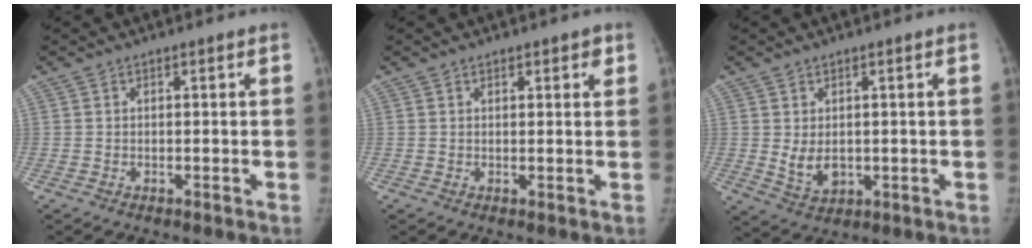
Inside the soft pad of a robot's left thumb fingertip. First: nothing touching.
{"total": 2.1, "force": [1.3, 0.9, 1.4], "torque": [-0.008, -0.006, 0.017]}
{"total": 4.7, "force": [0.3, 3.2, 3.5], "torque": [-0.047, -0.014, 0.020]}